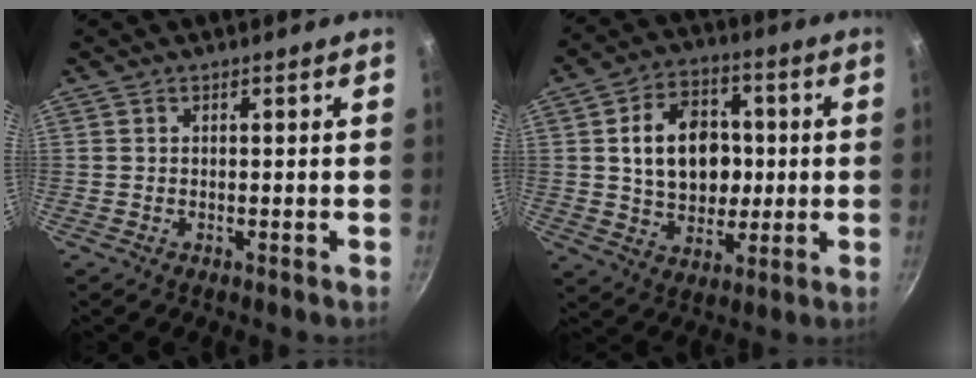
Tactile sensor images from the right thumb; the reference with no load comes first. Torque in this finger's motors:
{"motor_torque": [-0.02, 0.40, 0.34, -0.08, 0.37]}